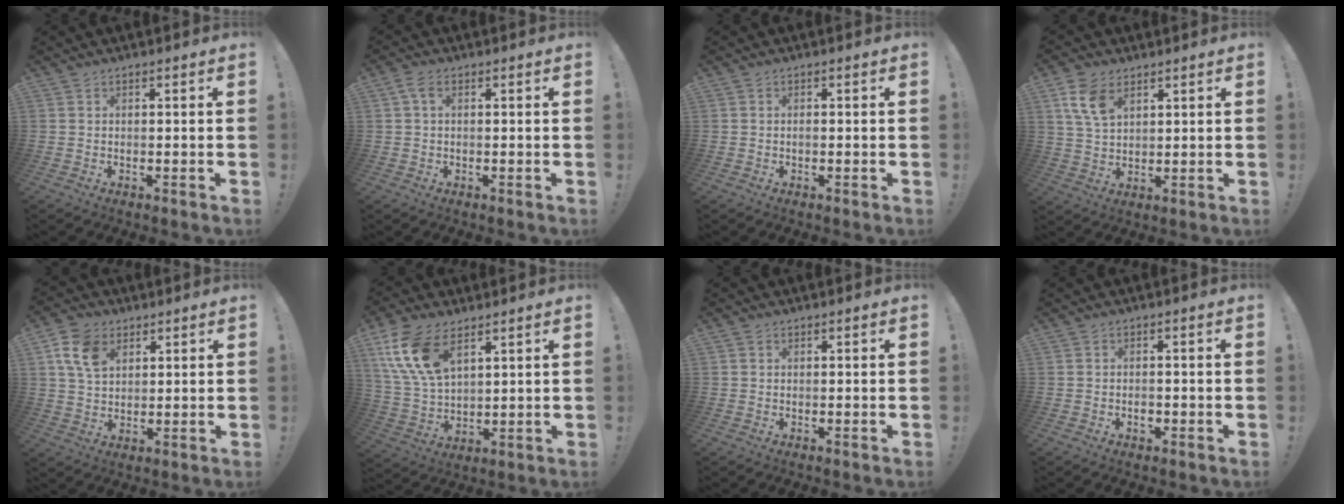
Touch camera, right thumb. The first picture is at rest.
{"total": 2.9, "force": [0.8, 1.6, 2.3], "torque": [-0.042, 0.004, 0.013]}
{"total": 0.5, "force": [-0.4, 0.2, 0.1], "torque": [-0.007, 0.003, -0.007]}
{"total": 8.8, "force": [4.6, 5.4, 5.3], "torque": [-0.099, -0.014, 0.087]}
{"total": 10.5, "force": [4.7, 7.3, 5.8], "torque": [-0.104, -0.008, 0.092]}
{"total": 15.1, "force": [7.7, 8.3, 9.9], "torque": [-0.208, -0.027, 0.146]}
{"total": 0.0}
{"total": 1.6, "force": [-0.8, 1.1, 0.9], "torque": [-0.007, 0.000, -0.016]}